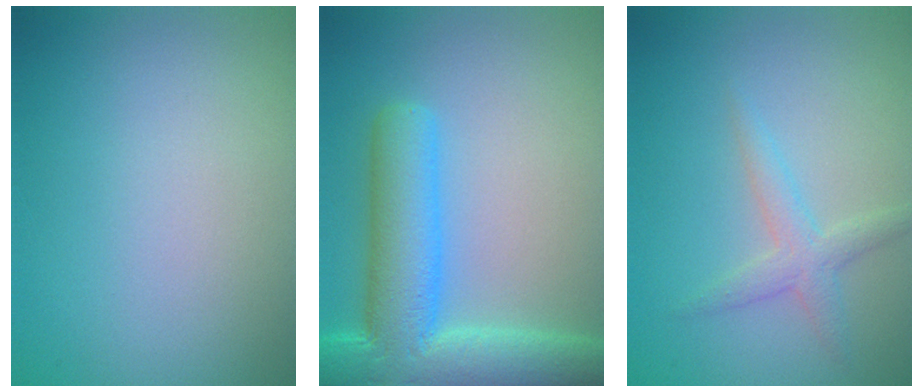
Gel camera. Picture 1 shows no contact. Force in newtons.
{"total": 9.6, "press": 9.6, "slide": 0.7}
{"total": 2.1, "press": 2.1, "slide": 0.1}